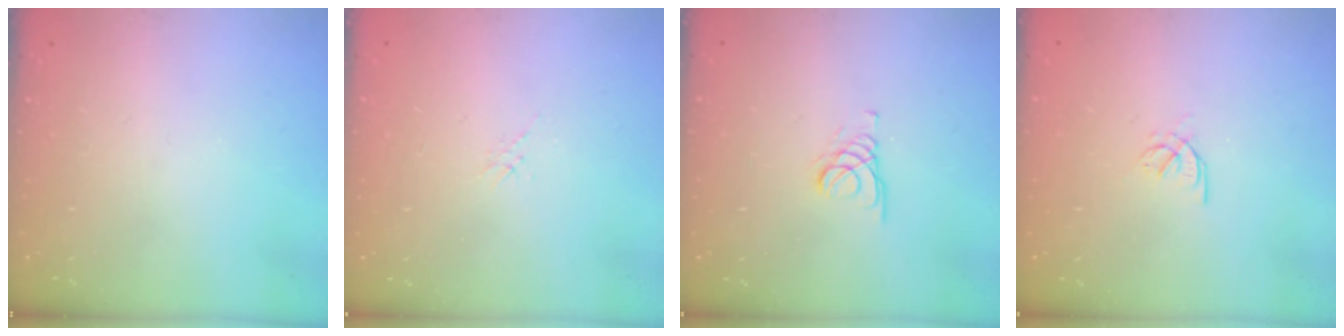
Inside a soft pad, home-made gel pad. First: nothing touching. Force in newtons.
{"total": 1.7, "press": 1.6, "slide": 0.4}
{"total": 1.4, "press": 1.4, "slide": 0.2}
{"total": 2.6, "press": 2.5, "slide": 0.6}